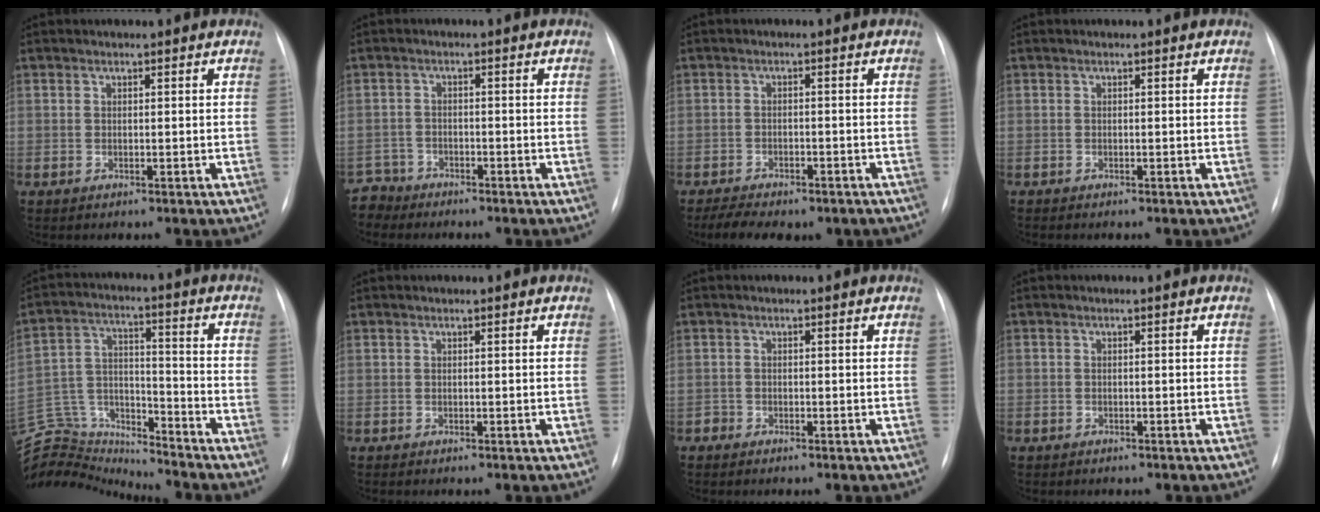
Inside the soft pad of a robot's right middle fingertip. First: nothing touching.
{"total": 3.6, "force": [-3.1, 1.1, -1.3], "torque": [0.027, -0.005, -0.062]}
{"total": 9.9, "force": [-7.6, 4.2, 4.8], "torque": [-0.081, 0.003, -0.099]}
{"total": 0.0}
{"total": 17.5, "force": [-17.1, 3.1, 2.1], "torque": [-0.060, 0.045, -0.288]}
{"total": 0.0}
{"total": 0.8, "force": [-0.7, 0.4, -0.2], "torque": [0.006, 0.002, -0.014]}
{"total": 1.5, "force": [-1.2, 0.8, 0.5], "torque": [-0.009, 0.001, -0.012]}